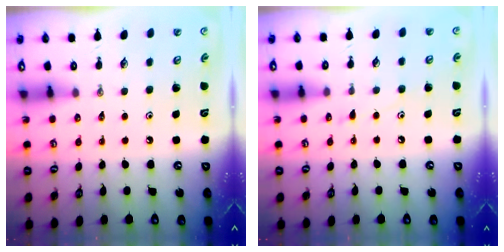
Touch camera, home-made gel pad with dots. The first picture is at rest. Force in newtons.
{"total": 4.6, "press": 4.6, "slide": 0.3}